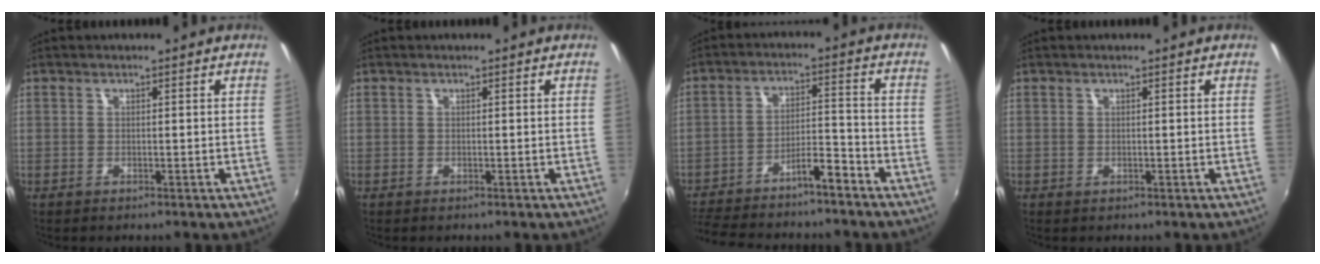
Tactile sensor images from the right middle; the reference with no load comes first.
{"total": 0.0}
{"total": 9.8, "force": [-8.5, 0.9, 4.7], "torque": [-0.096, 0.027, -0.145]}
{"total": 0.0}